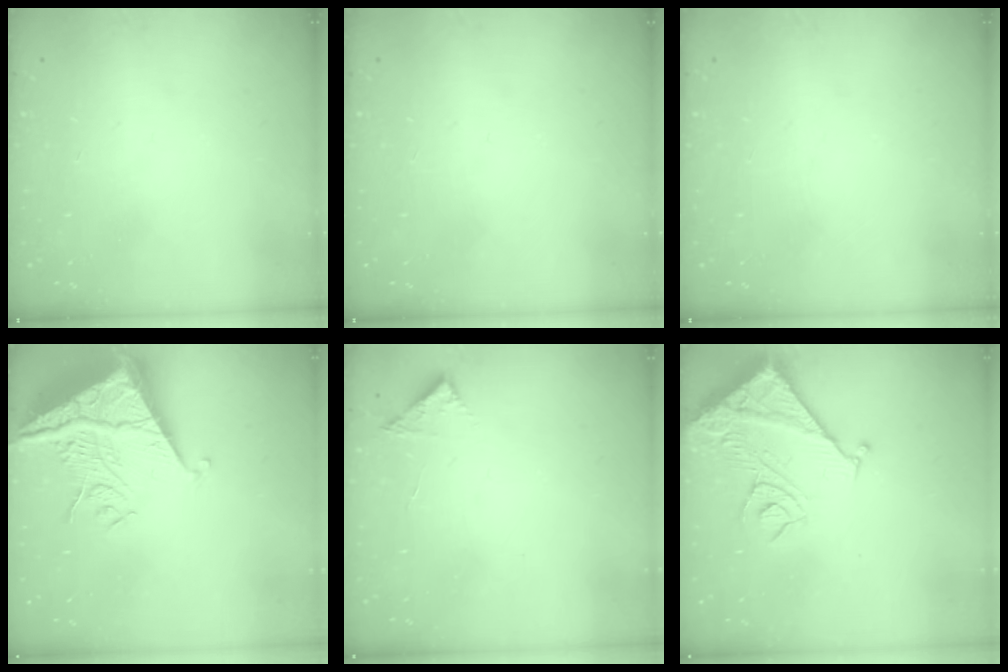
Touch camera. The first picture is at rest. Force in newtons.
{"total": 0.0}
{"total": 0.0}
{"total": 13.3, "press": 13.2, "slide": 1.4}
{"total": 3.6, "press": 3.6, "slide": 0.1}
{"total": 13.7, "press": 13.6, "slide": 1.6}